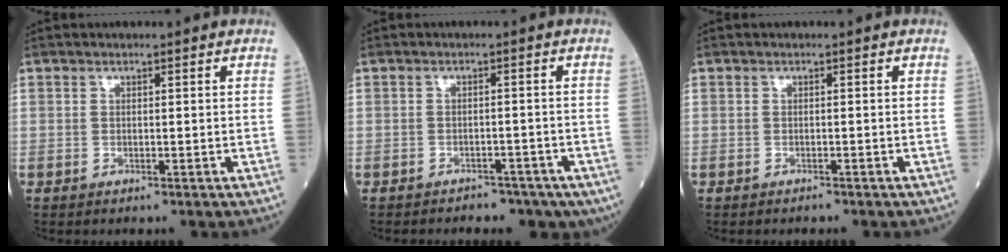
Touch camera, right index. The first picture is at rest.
{"total": 7.0, "force": [-5.4, 3.8, 2.1], "torque": [-0.021, 0.007, -0.060]}
{"total": 0.6, "force": [-0.6, 0.1, 0.1], "torque": [-0.009, -0.001, -0.009]}